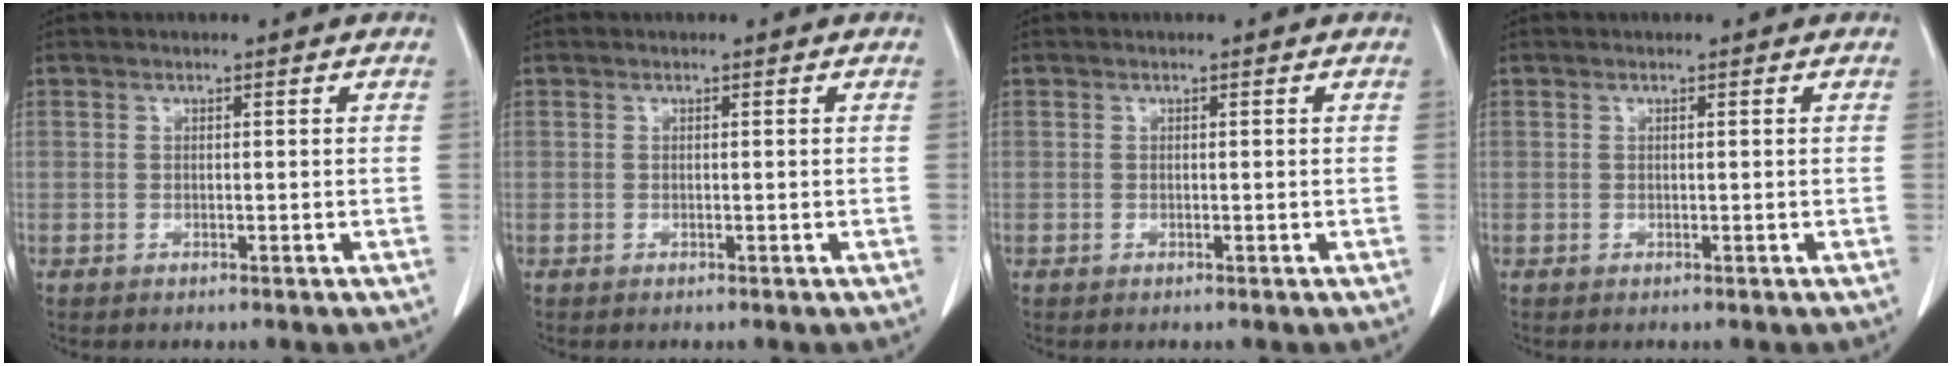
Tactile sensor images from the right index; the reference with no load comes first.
{"total": 0.0}
{"total": 0.0}
{"total": 0.0}